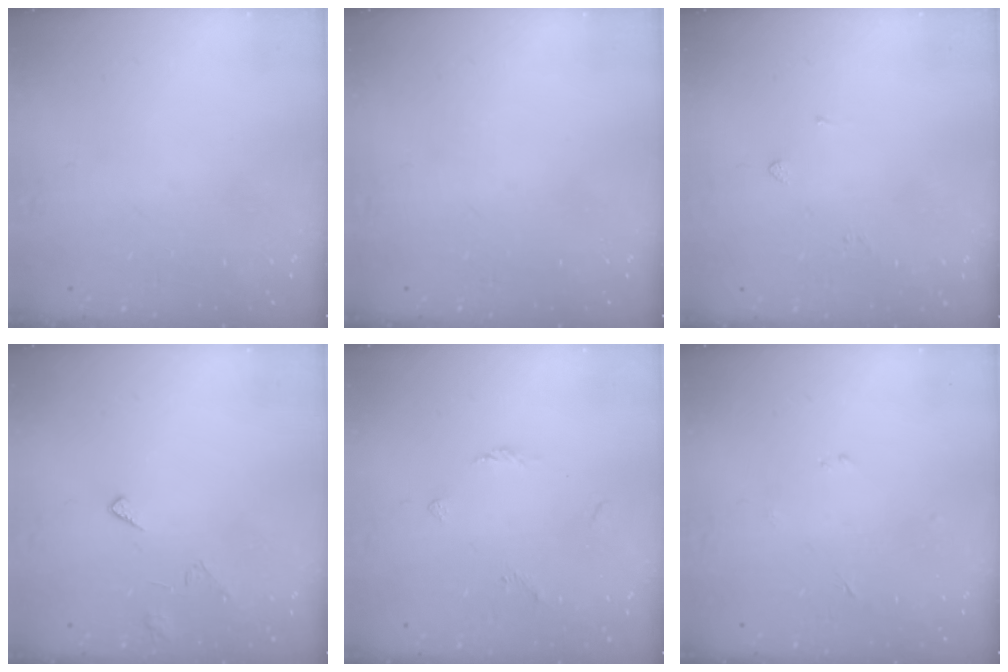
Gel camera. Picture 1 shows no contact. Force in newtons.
{"total": 0.0}
{"total": 1.9, "press": 1.8, "slide": 0.6}
{"total": 5.4, "press": 5.4, "slide": 0.5}
{"total": 2.1, "press": 2.0, "slide": 0.6}
{"total": 2.3, "press": 2.2, "slide": 0.3}